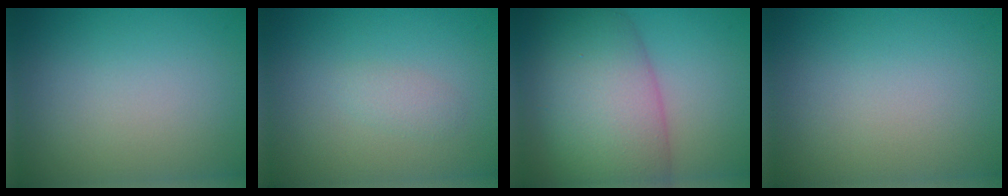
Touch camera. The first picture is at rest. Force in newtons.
{"total": 1.2, "press": 1.2, "slide": 0.0}
{"total": 11.1, "press": 11.1, "slide": 0.5}
{"total": 0.0}